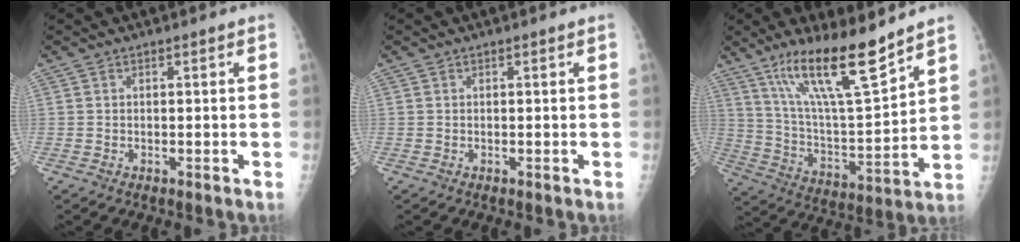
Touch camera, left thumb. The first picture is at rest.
{"total": 0.0}
{"total": 17.5, "force": [12.4, 3.1, 12.1], "torque": [-0.193, -0.073, 0.229]}